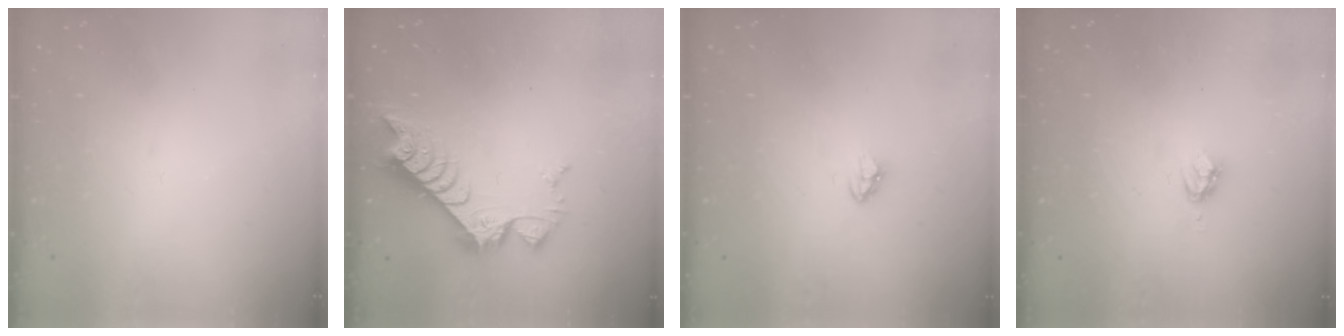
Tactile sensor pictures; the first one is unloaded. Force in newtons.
{"total": 8.5, "press": 8.5, "slide": 0.8}
{"total": 3.4, "press": 3.4, "slide": 0.5}
{"total": 4.5, "press": 4.5, "slide": 0.5}